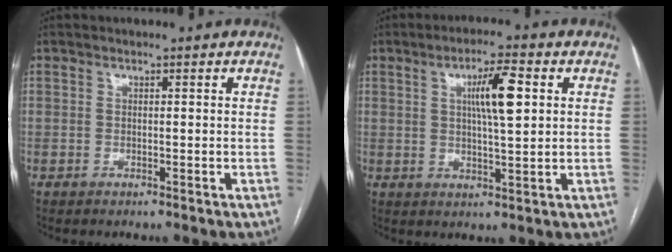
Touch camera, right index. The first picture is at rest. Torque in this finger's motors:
{"motor_torque": [1.05, 0.17, 0.26, 0.13]}